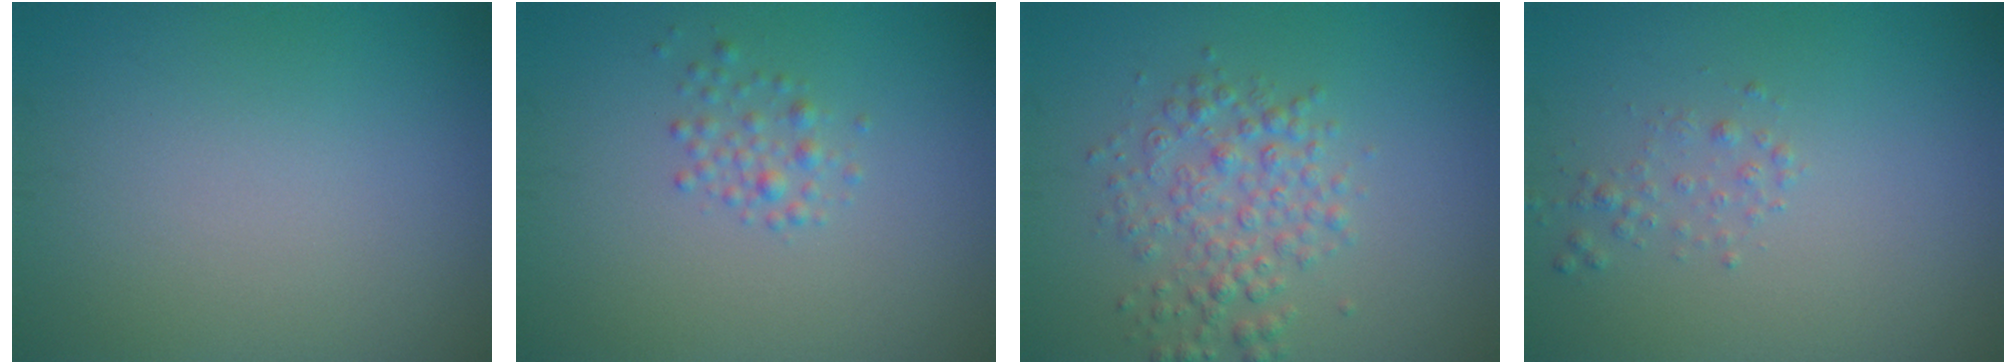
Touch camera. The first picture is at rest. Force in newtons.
{"total": 1.4, "press": 1.4, "slide": 0.0}
{"total": 3.4, "press": 3.4, "slide": 0.0}
{"total": 1.0, "press": 1.0, "slide": 0.0}